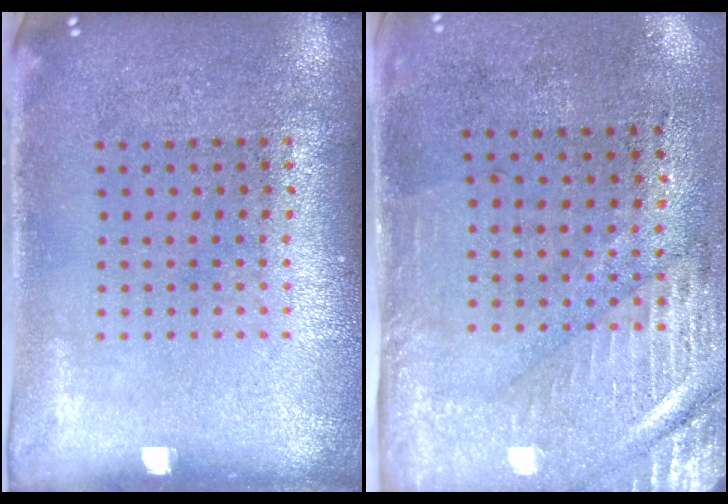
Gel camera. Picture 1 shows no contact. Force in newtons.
{"total": 3.0, "press": 2.4, "slide": 1.6}